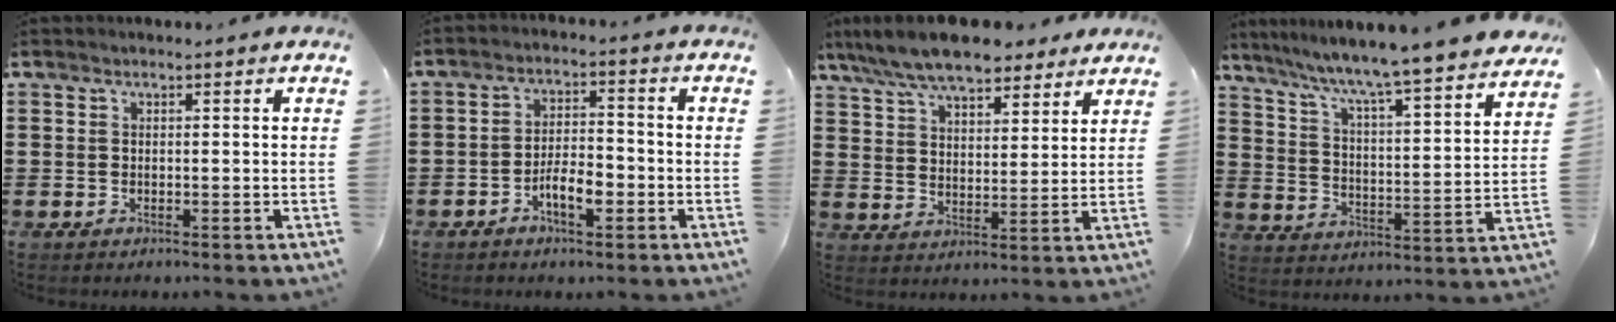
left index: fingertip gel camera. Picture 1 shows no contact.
{"total": 5.3, "force": [-2.4, 2.0, 4.3], "torque": [-0.086, 0.004, -0.047]}
{"total": 9.1, "force": [8.0, 2.3, 3.6], "torque": [-0.100, -0.017, 0.150]}
{"total": 6.8, "force": [6.1, -1.0, 2.7], "torque": [-0.081, -0.056, 0.095]}